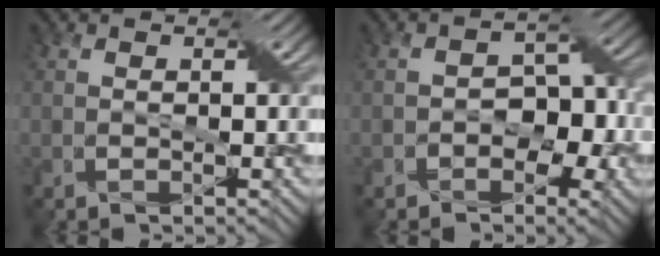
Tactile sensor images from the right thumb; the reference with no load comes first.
{"total": 5.7, "force": [-1.9, 3.9, 3.7], "torque": [-0.038, 0.004, -0.037]}